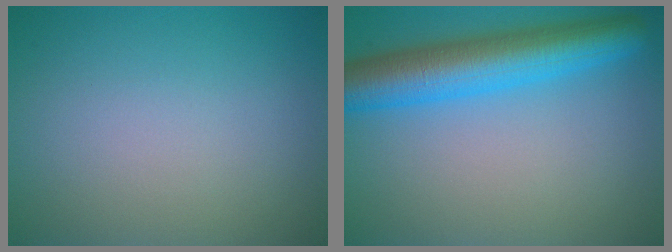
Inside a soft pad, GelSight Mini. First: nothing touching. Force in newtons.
{"total": 7.7, "press": 7.7, "slide": 0.3}